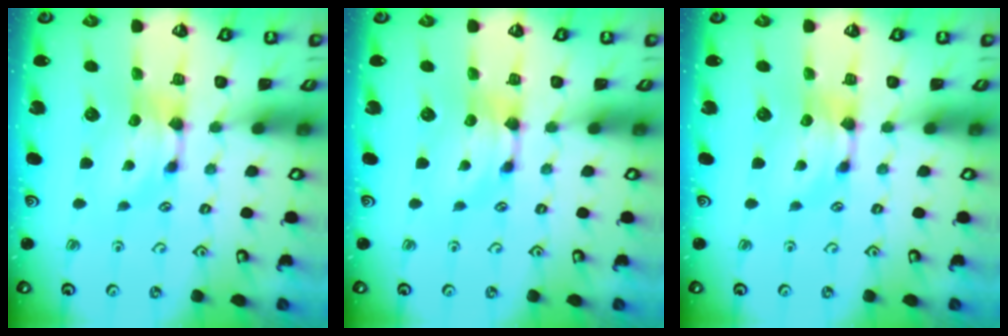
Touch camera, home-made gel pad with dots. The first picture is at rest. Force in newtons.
{"total": 0.0}
{"total": 0.0}